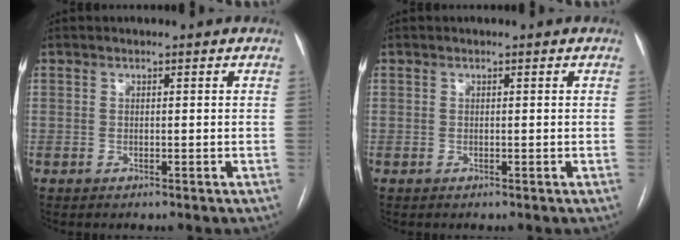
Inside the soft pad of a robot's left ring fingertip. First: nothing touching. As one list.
[{"total": 0.0}]